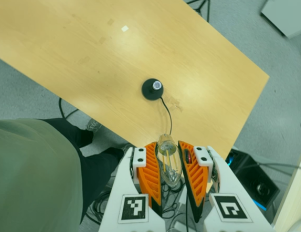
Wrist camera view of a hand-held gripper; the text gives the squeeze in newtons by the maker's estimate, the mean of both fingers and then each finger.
{"total": 23.8, "left": 25.8, "right": 21.8}